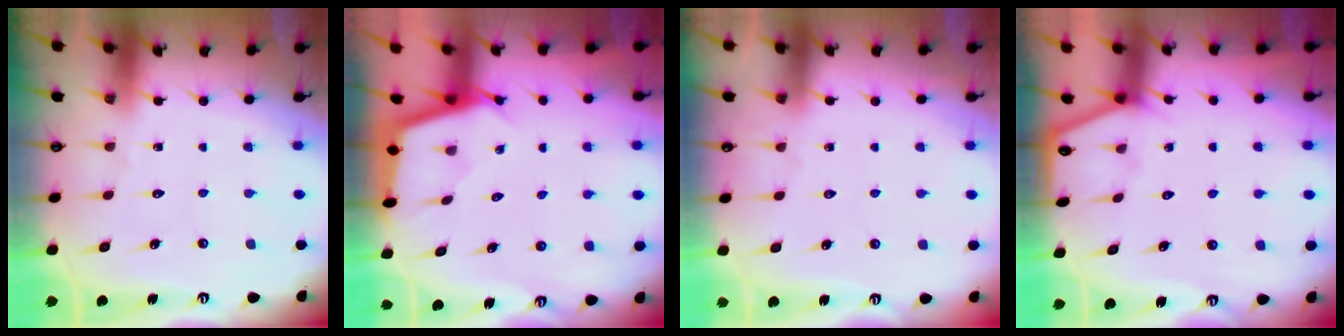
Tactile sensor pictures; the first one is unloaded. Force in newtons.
{"total": 2.5, "press": 2.5, "slide": 0.2}
{"total": 2.5, "press": 2.5, "slide": 0.4}
{"total": 2.4, "press": 2.4, "slide": 0.4}